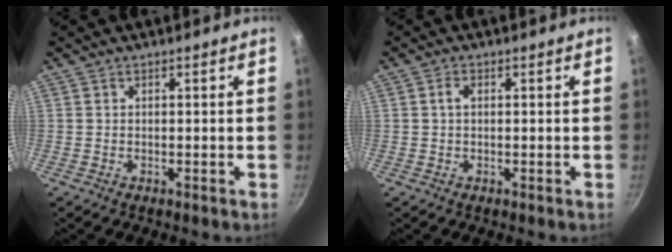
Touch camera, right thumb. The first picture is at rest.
{"total": 1.6, "force": [0.3, 1.0, 1.2], "torque": [-0.022, 0.006, 0.003]}